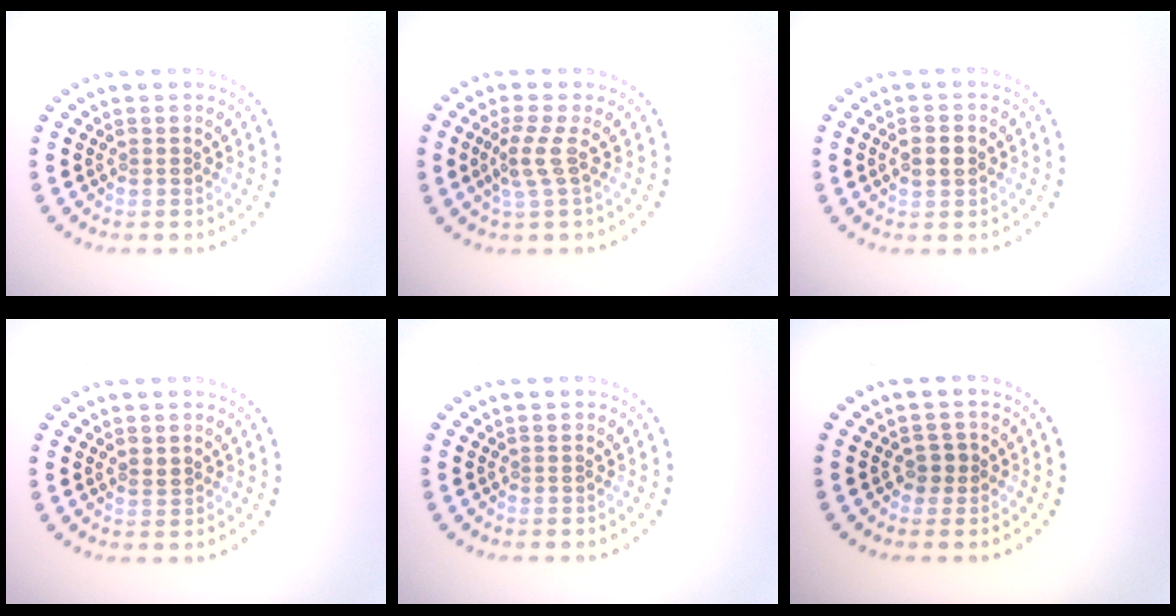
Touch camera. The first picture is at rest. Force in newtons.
{"total": 2.1, "press": 1.6, "slide": 1.5}
{"total": 2.5, "press": 2.5, "slide": 0.1}
{"total": 0.9, "press": 0.8, "slide": 0.1}
{"total": 0.0}
{"total": 1.3, "press": 1.1, "slide": 0.7}